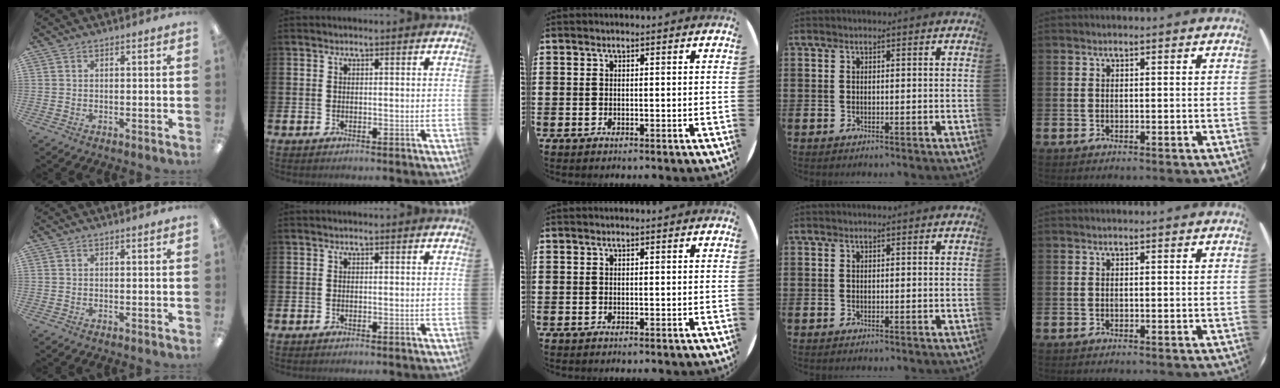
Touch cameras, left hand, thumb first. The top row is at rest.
{}